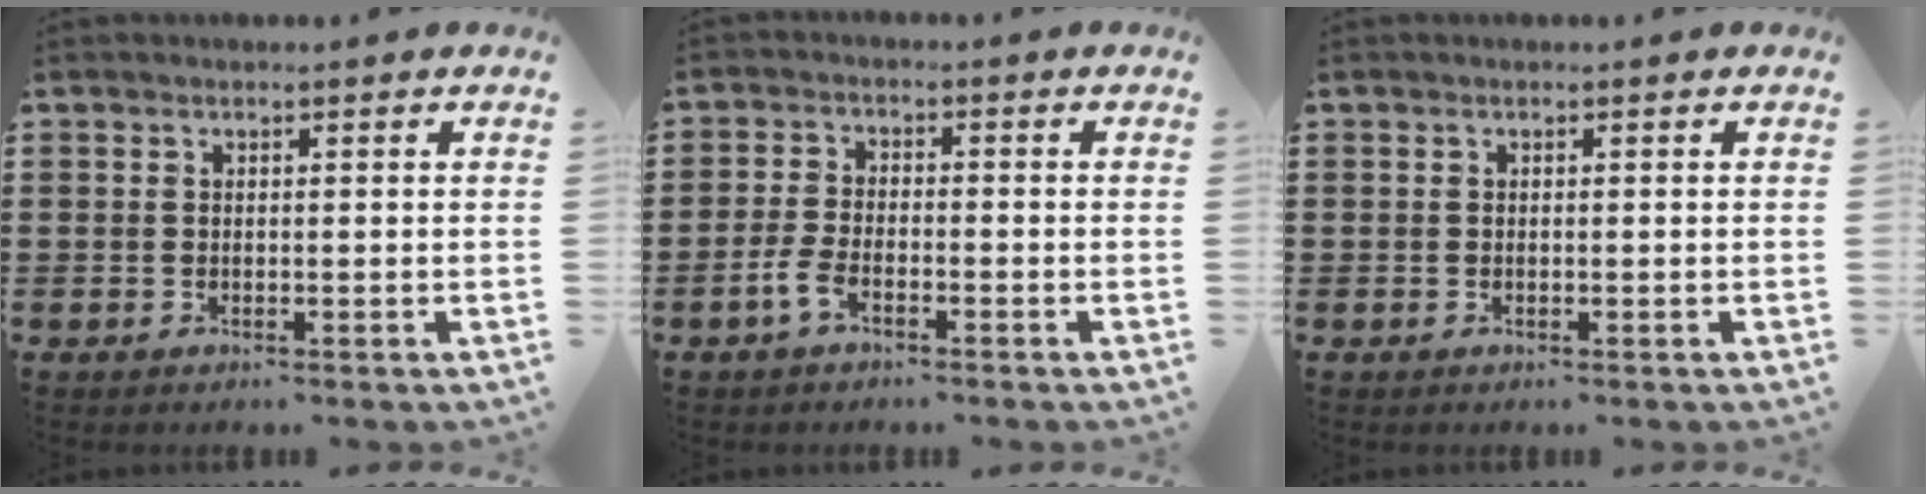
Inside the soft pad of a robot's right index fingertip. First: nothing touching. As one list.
[{"total": 3.3, "force": [-2.1, 1.2, 2.3], "torque": [-0.061, -0.002, -0.045]}, {"total": 0.0}]